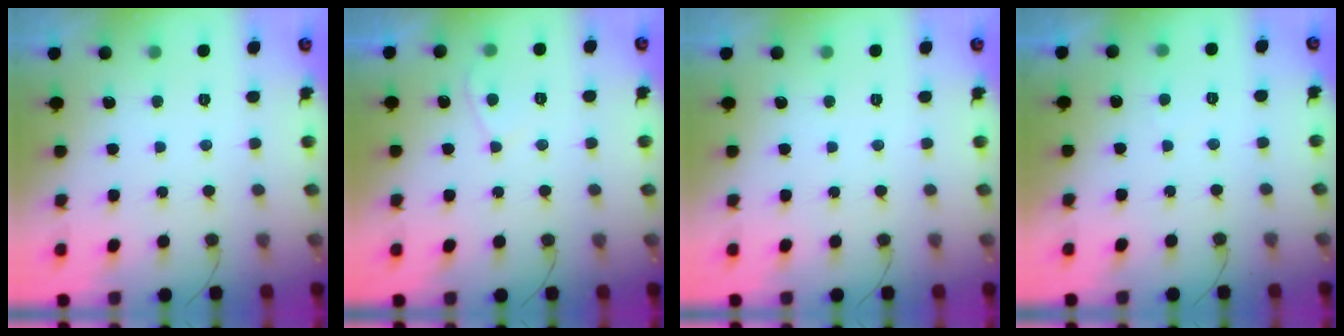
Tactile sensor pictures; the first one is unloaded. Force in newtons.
{"total": 4.0, "press": 4.0, "slide": 0.5}
{"total": 0.0}
{"total": 1.3, "press": 1.2, "slide": 0.5}